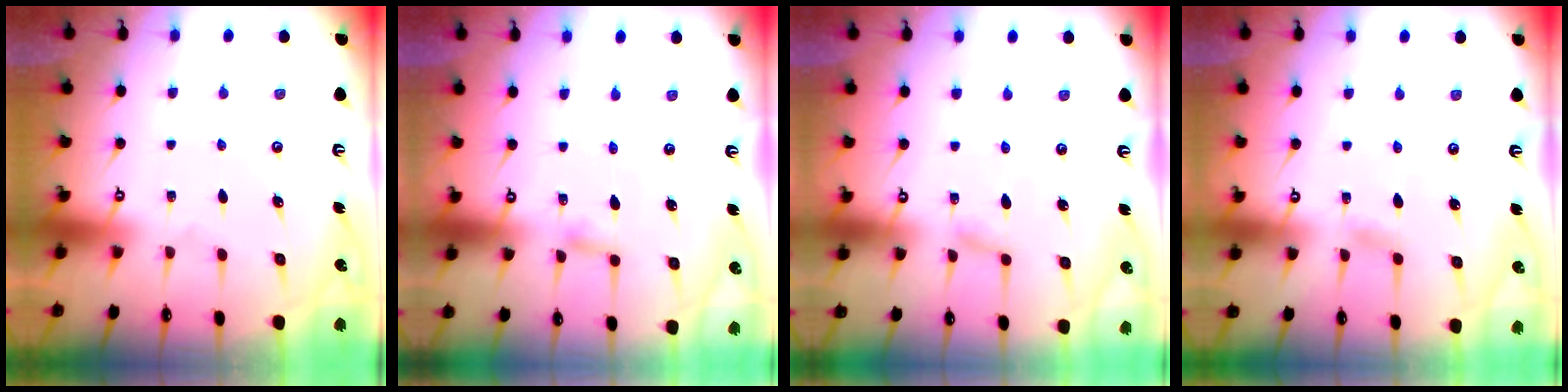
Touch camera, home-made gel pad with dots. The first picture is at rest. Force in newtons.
{"total": 2.8, "press": 2.8, "slide": 0.2}
{"total": 2.4, "press": 2.4, "slide": 0.2}
{"total": 2.4, "press": 2.4, "slide": 0.3}